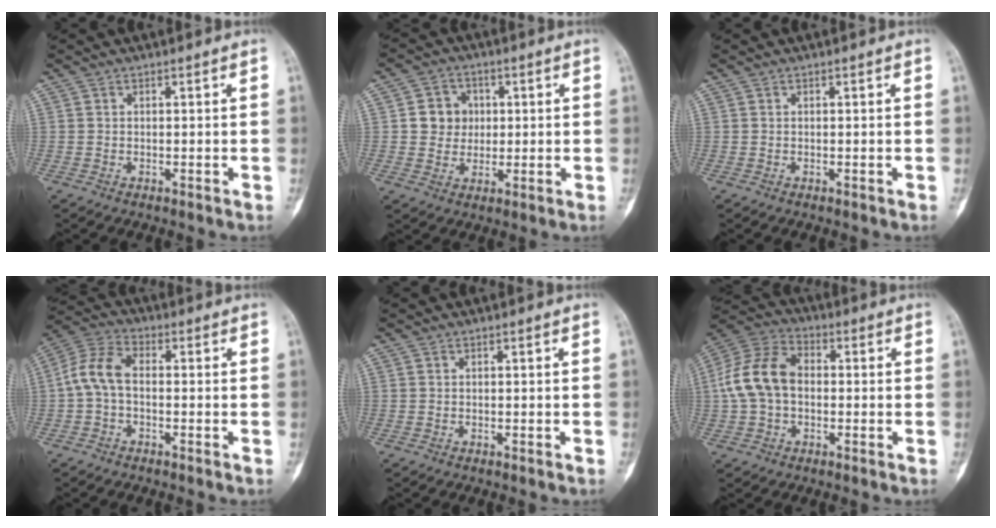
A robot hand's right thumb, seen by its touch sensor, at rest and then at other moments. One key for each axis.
{"total": 6.3, "fx": 0.8, "fy": 5.8, "fz": 2.4, "tx": -0.004, "ty": 0.005, "tz": 0.011}
{"total": 0.0}
{"total": 7.3, "fx": -0.7, "fy": 4.2, "fz": 5.9, "tx": -0.124, "ty": 0.025, "tz": -0.026}
{"total": 0.0}
{"total": 11.8, "fx": -0.1, "fy": 8.2, "fz": 8.5, "tx": -0.170, "ty": 0.035, "tz": -0.011}